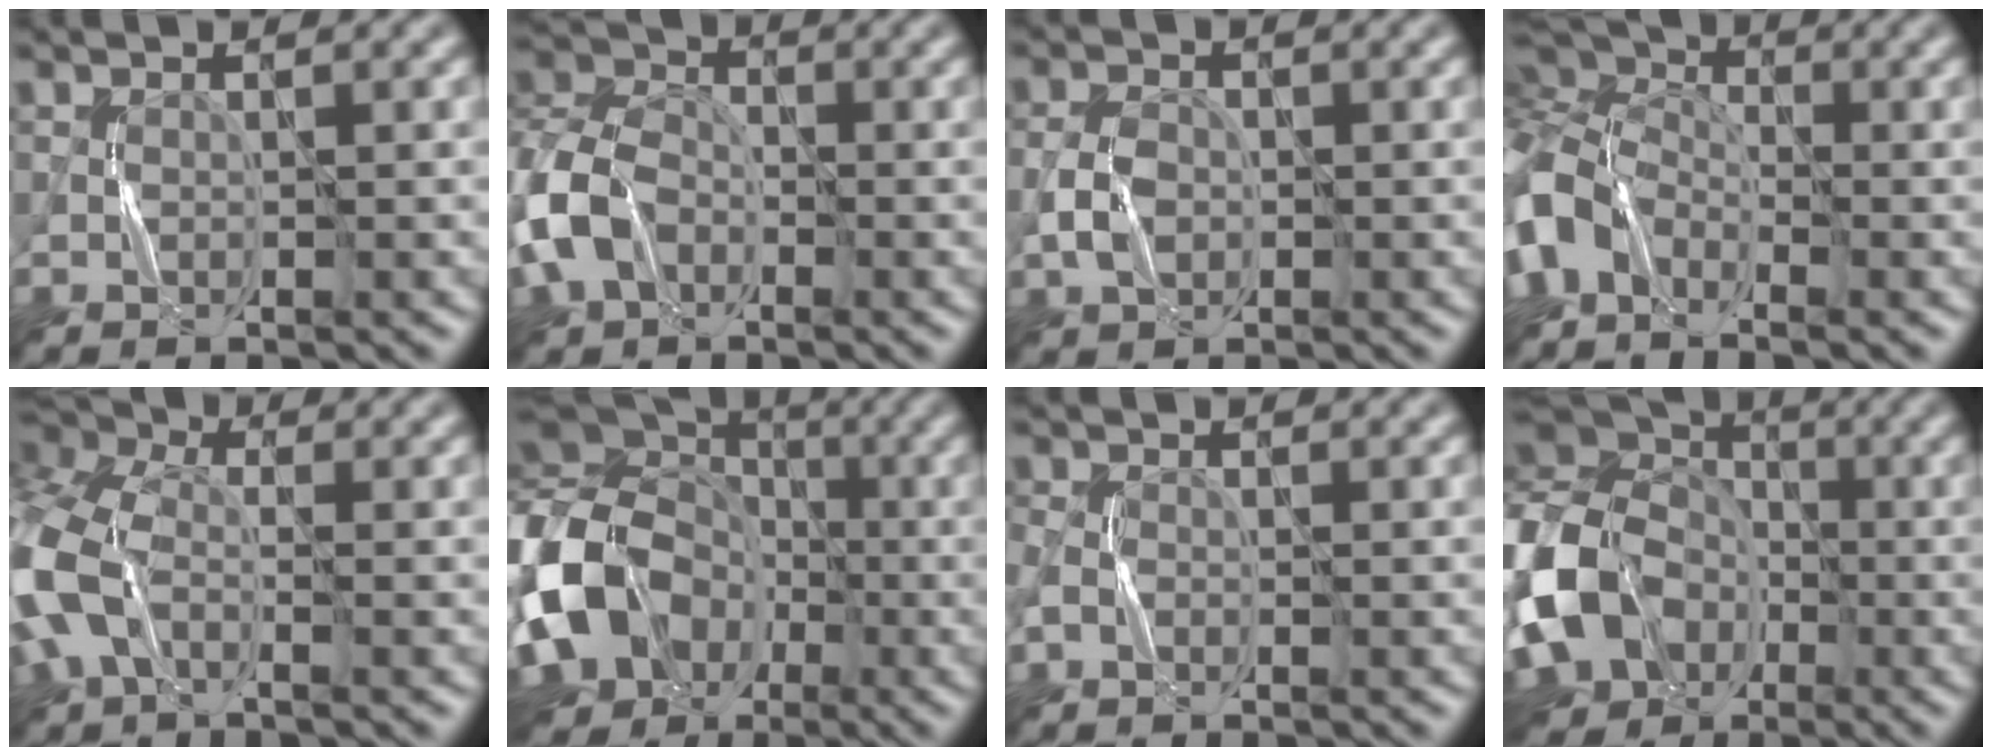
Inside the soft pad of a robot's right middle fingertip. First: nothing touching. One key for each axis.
{"total": 6.1, "fx": -2.2, "fy": 4.5, "fz": 3.4, "tx": -0.077, "ty": 0.007, "tz": -0.057}
{"total": 2.7, "fx": -0.6, "fy": 2.1, "fz": 1.7, "tx": -0.033, "ty": 0.003, "tz": -0.015}
{"total": 7.7, "fx": -2.5, "fy": 4.9, "fz": 5.3, "tx": -0.126, "ty": 0.001, "tz": -0.069}
{"total": 9.1, "fx": -1.9, "fy": 5.7, "fz": 6.9, "tx": -0.197, "ty": -0.001, "tz": -0.056}
{"total": 17.8, "fx": -4.0, "fy": 14.7, "fz": 9.2, "tx": -0.207, "ty": -0.009, "tz": -0.099}
{"total": 1.6, "fx": -0.6, "fy": 1.2, "fz": 0.8, "tx": -0.023, "ty": 0.001, "tz": -0.020}
{"total": 15.5, "fx": -3.6, "fy": 12.9, "fz": 7.8, "tx": -0.183, "ty": -0.010, "tz": -0.093}